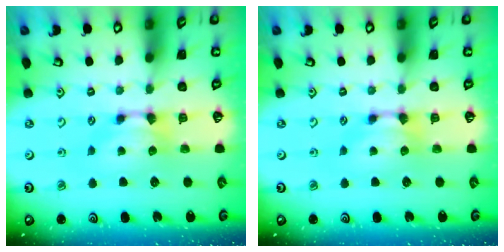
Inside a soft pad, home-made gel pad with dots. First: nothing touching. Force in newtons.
{"total": 0.0}